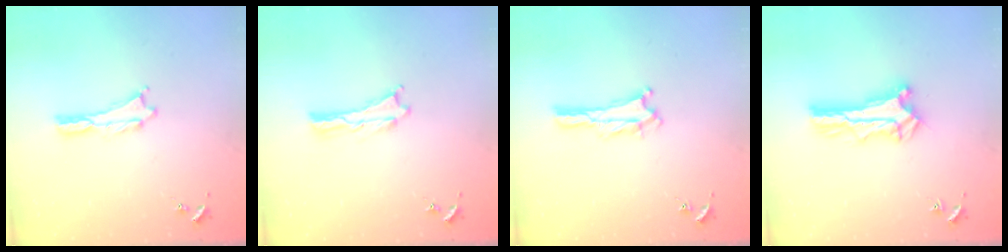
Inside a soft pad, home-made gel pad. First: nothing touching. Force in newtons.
{"total": 0.0}
{"total": 1.3, "press": 1.3, "slide": 0.4}
{"total": 2.7, "press": 2.7, "slide": 0.3}